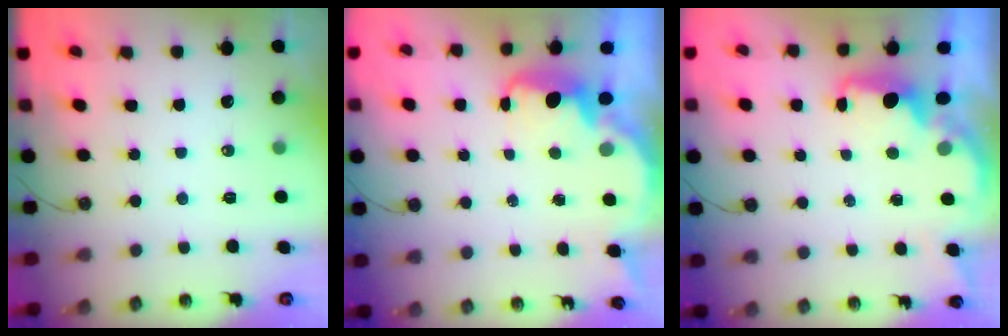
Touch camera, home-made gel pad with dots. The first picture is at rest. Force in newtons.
{"total": 2.7, "press": 2.7, "slide": 0.4}
{"total": 2.0, "press": 1.9, "slide": 0.8}